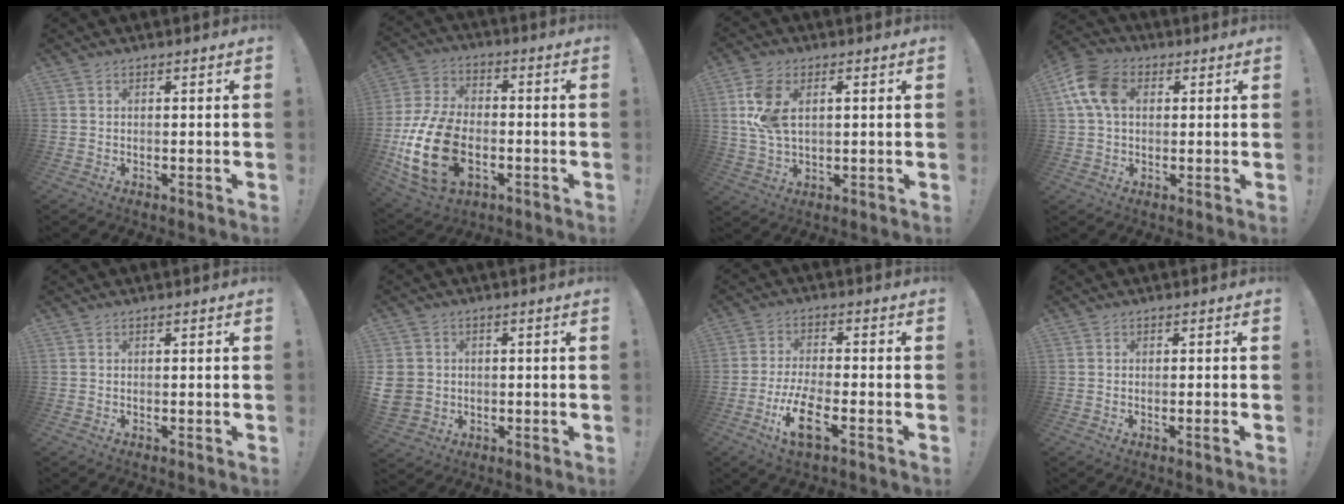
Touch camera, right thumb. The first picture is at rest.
{"total": 20.4, "force": [-5.6, 13.2, 14.5], "torque": [-0.280, 0.036, -0.082]}
{"total": 9.5, "force": [2.2, 5.3, 7.6], "torque": [-0.151, -0.005, 0.040]}
{"total": 11.9, "force": [2.7, 8.5, 7.9], "torque": [-0.156, 0.009, 0.055]}
{"total": 0.0}
{"total": 6.2, "force": [-0.3, 5.6, 2.5], "torque": [-0.071, 0.006, -0.002]}
{"total": 10.6, "force": [-4.8, 3.5, 8.8], "torque": [-0.186, 0.006, -0.087]}
{"total": 1.5, "force": [-0.6, -0.2, 1.4], "torque": [-0.032, 0.001, -0.010]}